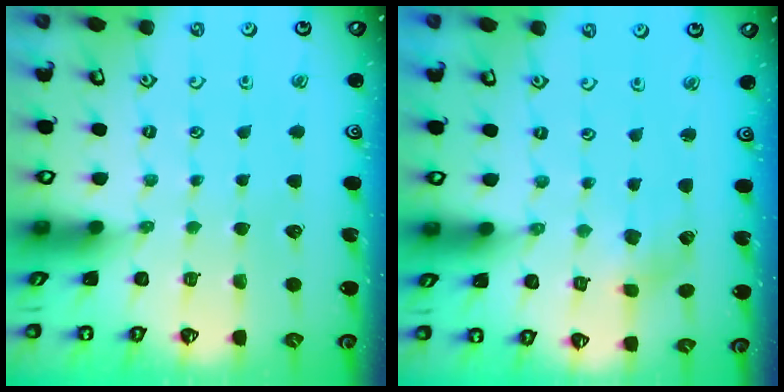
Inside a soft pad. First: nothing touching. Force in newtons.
{"total": 2.6, "press": 2.6, "slide": 0.5}